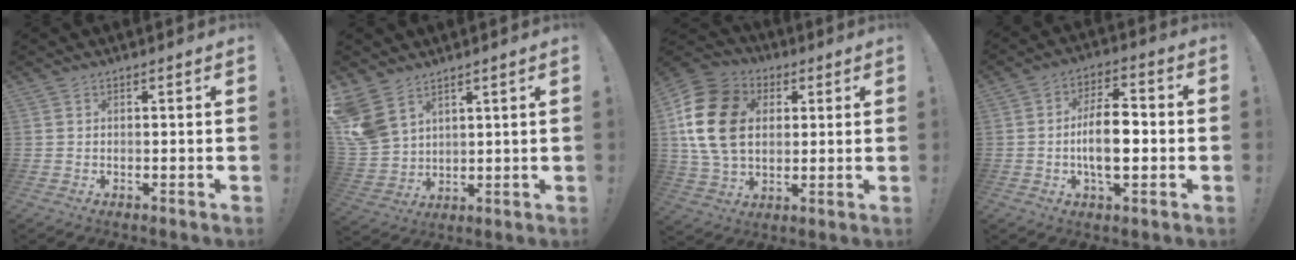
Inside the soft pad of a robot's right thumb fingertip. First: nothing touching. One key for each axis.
{"total": 9.9, "fx": 6.3, "fy": 6.2, "fz": 4.6, "tx": -0.102, "ty": -0.036, "tz": 0.129}
{"total": 19.9, "fx": 3.4, "fy": 14.8, "fz": 12.9, "tx": -0.234, "ty": -0.001, "tz": 0.064}
{"total": 12.0, "fx": -2.1, "fy": 5.5, "fz": 10.4, "tx": -0.179, "ty": 0.006, "tz": -0.043}